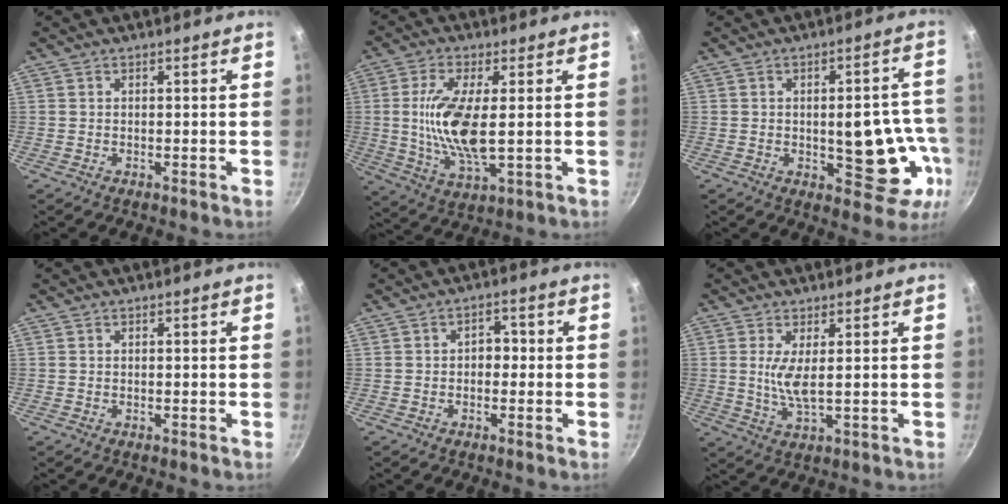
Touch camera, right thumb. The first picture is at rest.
{"total": 13.0, "force": [0.8, 4.7, 12.1], "torque": [-0.242, -0.011, 0.016]}
{"total": 14.3, "force": [-2.5, 7.0, 12.2], "torque": [-0.100, 0.017, -0.026]}
{"total": 0.0}
{"total": 2.9, "force": [-0.3, 2.1, 2.0], "torque": [-0.010, 0.011, -0.009]}
{"total": 4.9, "force": [0.9, 1.2, 4.7], "torque": [-0.105, -0.013, 0.021]}